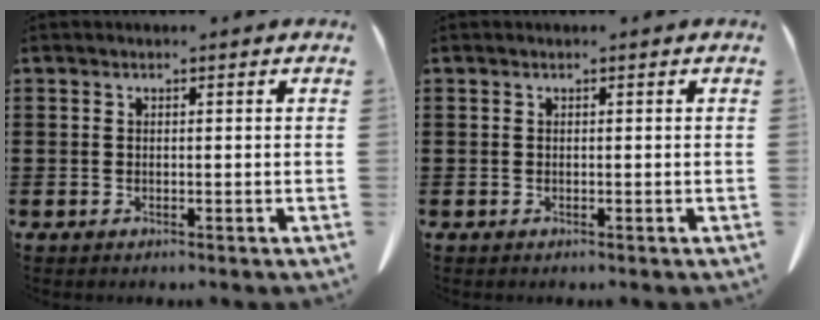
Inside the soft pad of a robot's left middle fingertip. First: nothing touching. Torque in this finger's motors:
{"motor_torque": [0.00, 0.00, 0.00, 0.01]}